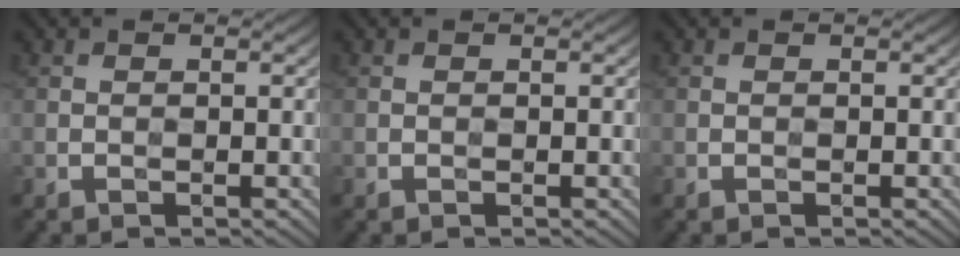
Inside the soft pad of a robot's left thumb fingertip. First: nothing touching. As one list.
[{"total": 0.0}, {"total": 0.0}]